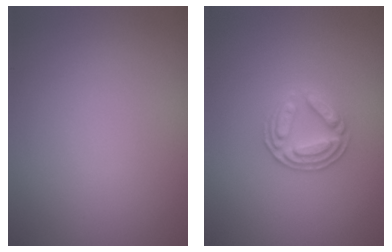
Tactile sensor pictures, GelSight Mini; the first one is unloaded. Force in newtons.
{"total": 3.1, "press": 2.9, "slide": 1.1}